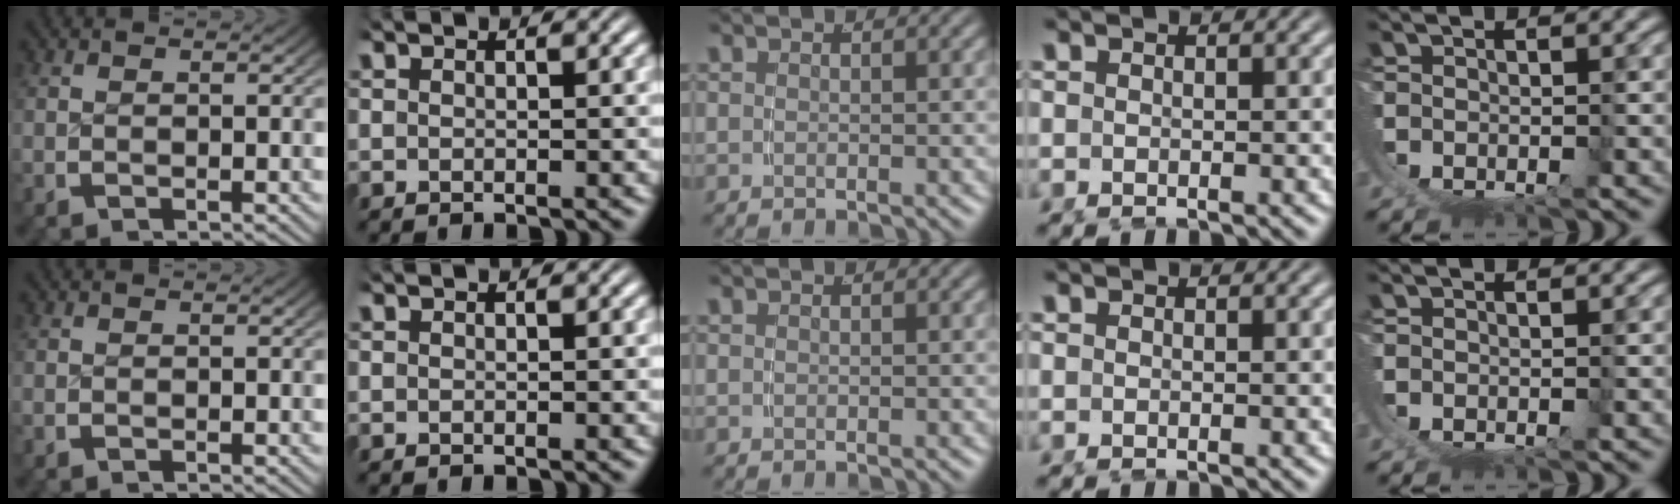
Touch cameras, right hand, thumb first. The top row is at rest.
{}